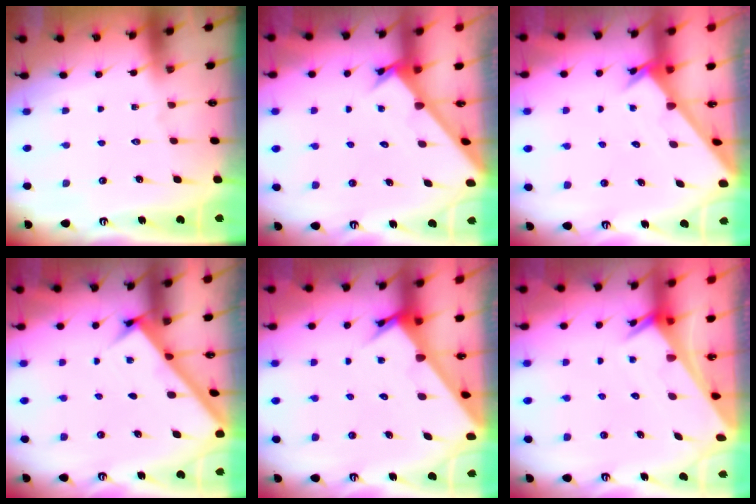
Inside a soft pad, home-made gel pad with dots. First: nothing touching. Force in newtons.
{"total": 2.6, "press": 2.6, "slide": 0.2}
{"total": 2.2, "press": 2.2, "slide": 0.1}
{"total": 2.9, "press": 2.9, "slide": 0.1}
{"total": 3.7, "press": 3.7, "slide": 0.3}
{"total": 2.5, "press": 2.5, "slide": 0.1}